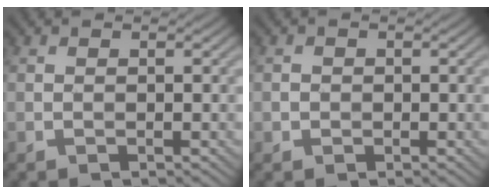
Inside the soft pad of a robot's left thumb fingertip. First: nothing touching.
{"total": 0.8, "force": [-0.2, 0.8, 0.1], "torque": [-0.002, -0.003, -0.005]}